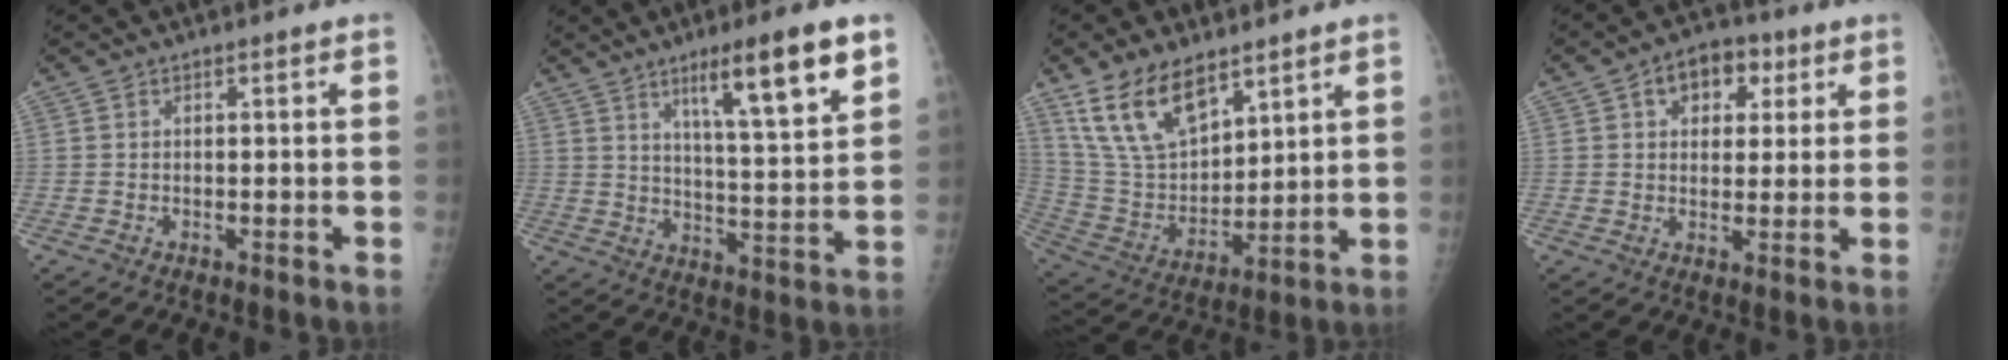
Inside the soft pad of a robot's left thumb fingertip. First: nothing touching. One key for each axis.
{"total": 14.3, "fx": 8.0, "fy": 1.9, "fz": 11.6, "tx": -0.173, "ty": -0.038, "tz": 0.128}
{"total": 15.5, "fx": 10.0, "fy": 7.8, "fz": 8.9, "tx": -0.137, "ty": -0.045, "tz": 0.209}
{"total": 9.0, "fx": 3.6, "fy": 6.2, "fz": 5.4, "tx": -0.039, "ty": 0.000, "tz": 0.048}